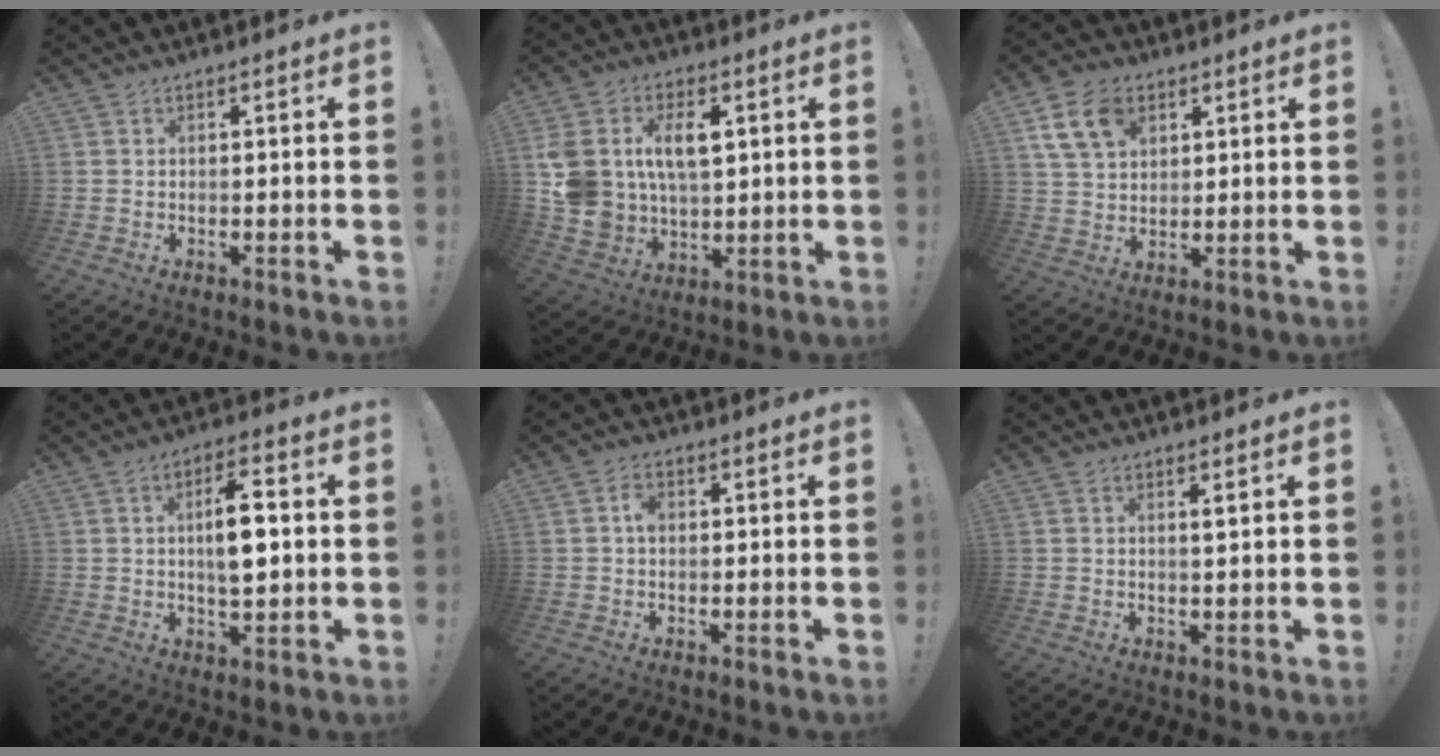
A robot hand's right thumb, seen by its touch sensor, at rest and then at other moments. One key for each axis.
{"total": 14.8, "fx": 4.3, "fy": 10.7, "fz": 9.2, "tx": -0.163, "ty": -0.013, "tz": 0.086}
{"total": 11.0, "fx": 5.4, "fy": 7.5, "fz": 6.1, "tx": -0.110, "ty": -0.013, "tz": 0.104}
{"total": 9.5, "fx": 0.9, "fy": 4.8, "fz": 8.2, "tx": -0.124, "ty": 0.002, "tz": 0.011}
{"total": 2.8, "fx": 0.0, "fy": 1.9, "fz": 2.1, "tx": -0.024, "ty": 0.003, "tz": -0.004}
{"total": 1.4, "fx": 0.6, "fy": -0.1, "fz": 1.2, "tx": -0.013, "ty": -0.008, "tz": 0.006}